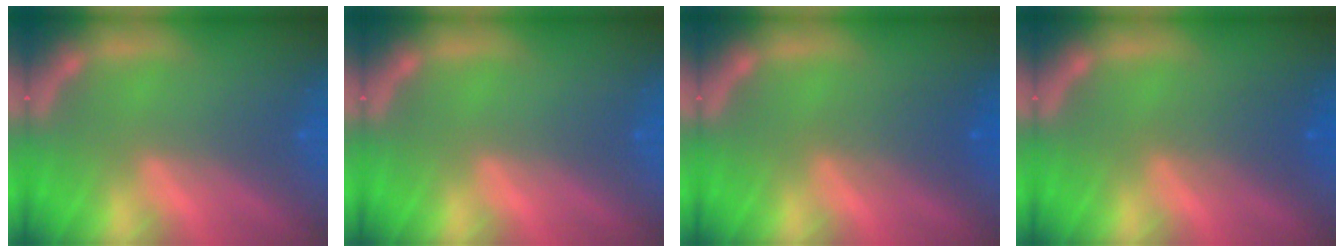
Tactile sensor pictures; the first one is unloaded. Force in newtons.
{"total": 0.0}
{"total": 2.5}
{"total": 2.5}